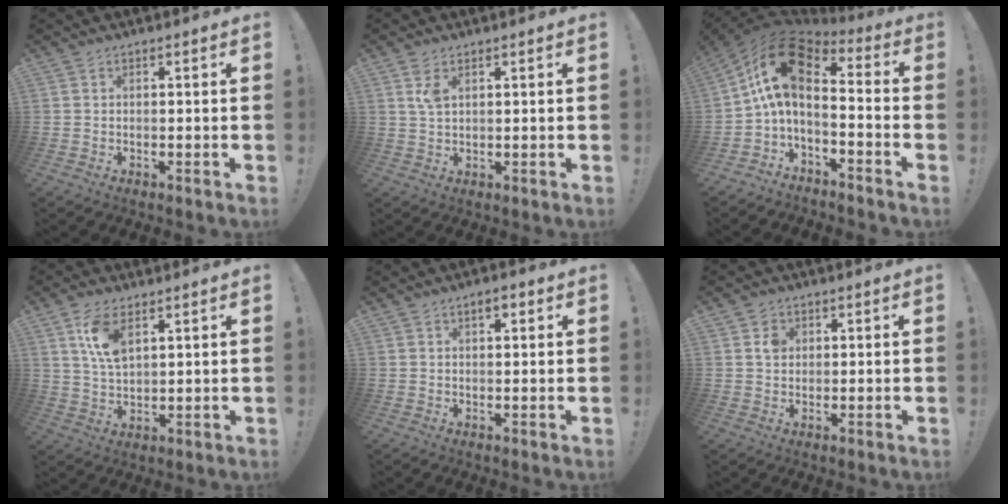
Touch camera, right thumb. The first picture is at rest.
{"total": 3.7, "force": [1.7, 1.7, 2.8], "torque": [-0.046, -0.003, 0.029]}
{"total": 12.1, "force": [2.9, 6.5, 9.8], "torque": [-0.184, -0.019, 0.049]}
{"total": 8.9, "force": [4.4, 4.4, 6.4], "torque": [-0.118, -0.011, 0.080]}
{"total": 2.5, "force": [1.3, 1.0, 1.9], "torque": [-0.032, 0.000, 0.020]}
{"total": 2.9, "force": [1.0, 2.5, 1.2], "torque": [-0.008, -0.002, 0.013]}